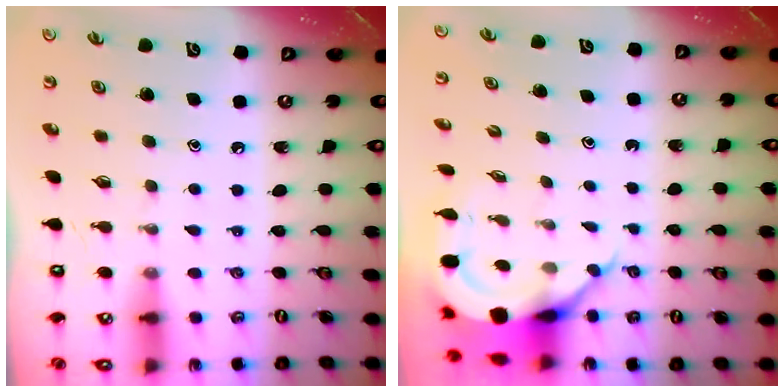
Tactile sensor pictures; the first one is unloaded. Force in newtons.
{"total": 6.7, "press": 6.7, "slide": 0.8}